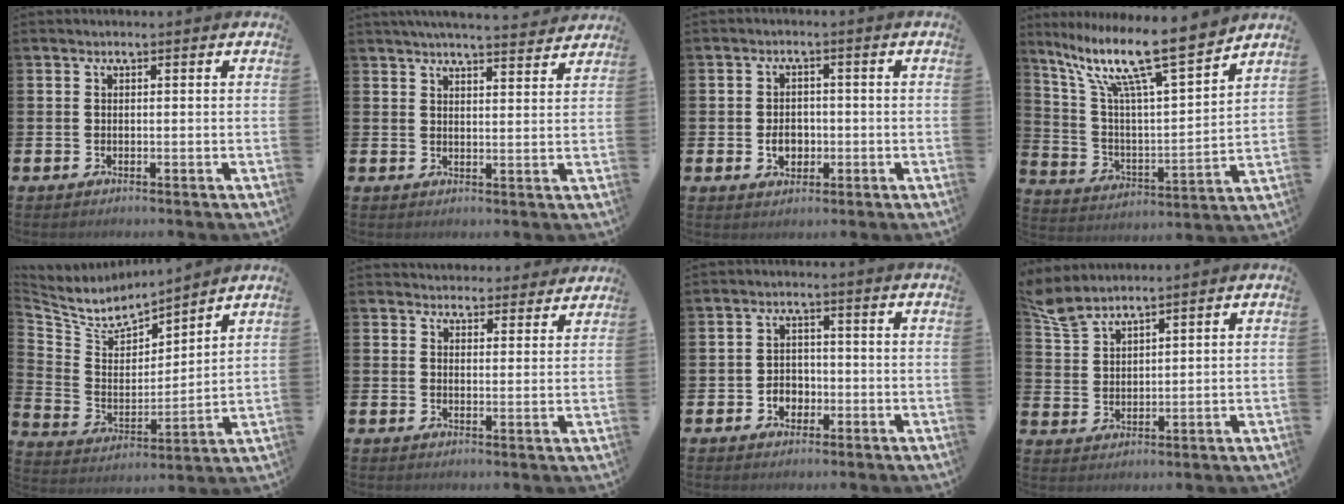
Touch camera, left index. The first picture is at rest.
{"total": 4.6, "force": [4.5, -0.1, 1.0], "torque": [-0.014, -0.027, 0.077]}
{"total": 3.3, "force": [-0.8, 2.5, 1.9], "torque": [-0.024, -0.001, -0.022]}
{"total": 13.6, "force": [10.8, 2.1, 8.0], "torque": [-0.182, -0.068, 0.181]}
{"total": 6.2, "force": [5.9, 1.9, 0.9], "torque": [-0.062, -0.049, 0.100]}
{"total": 3.9, "force": [3.8, 1.0, -0.1], "torque": [0.000, -0.022, 0.068]}
{"total": 3.0, "force": [-1.3, 2.5, 1.1], "torque": [-0.018, 0.001, -0.031]}
{"total": 4.7, "force": [4.5, 0.9, 0.9], "torque": [-0.039, -0.018, 0.083]}